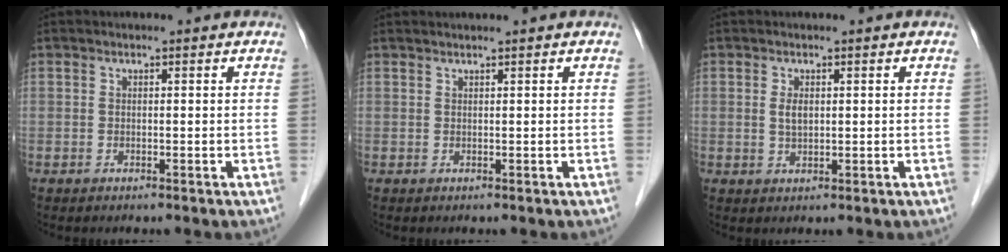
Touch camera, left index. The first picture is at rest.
{"total": 1.0, "force": [0.9, -0.1, 0.4], "torque": [-0.006, 0.012, 0.020]}
{"total": 1.7, "force": [0.4, 1.0, 1.4], "torque": [-0.027, -0.001, 0.010]}